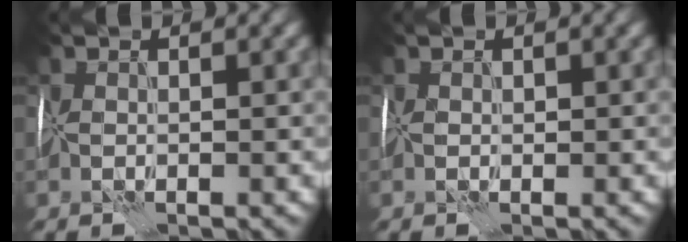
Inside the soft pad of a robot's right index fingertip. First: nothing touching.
{"total": 0.0}